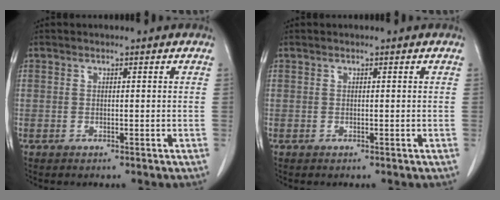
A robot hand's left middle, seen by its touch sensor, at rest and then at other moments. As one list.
[{"total": 0.0}]